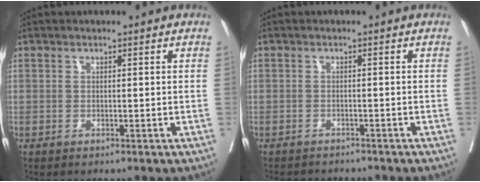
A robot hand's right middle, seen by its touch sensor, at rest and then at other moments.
{"total": 6.8, "force": [-6.3, 2.0, 1.6], "torque": [-0.018, -0.006, -0.084]}